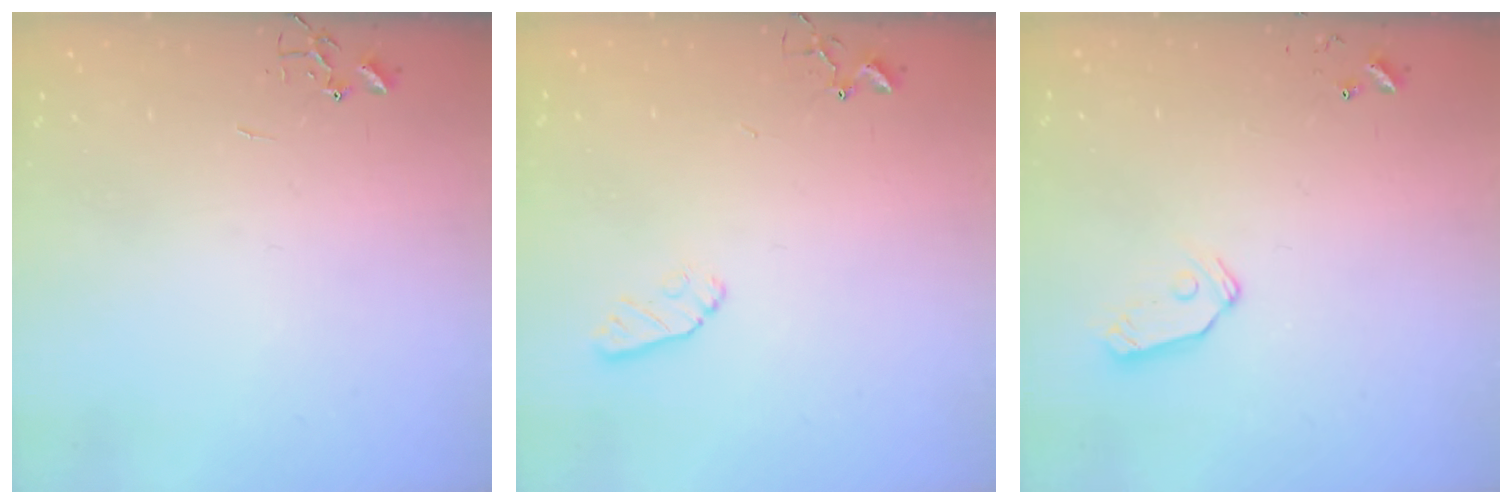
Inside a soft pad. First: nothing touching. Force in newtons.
{"total": 7.2, "press": 7.1, "slide": 0.8}
{"total": 7.2, "press": 7.2, "slide": 0.3}